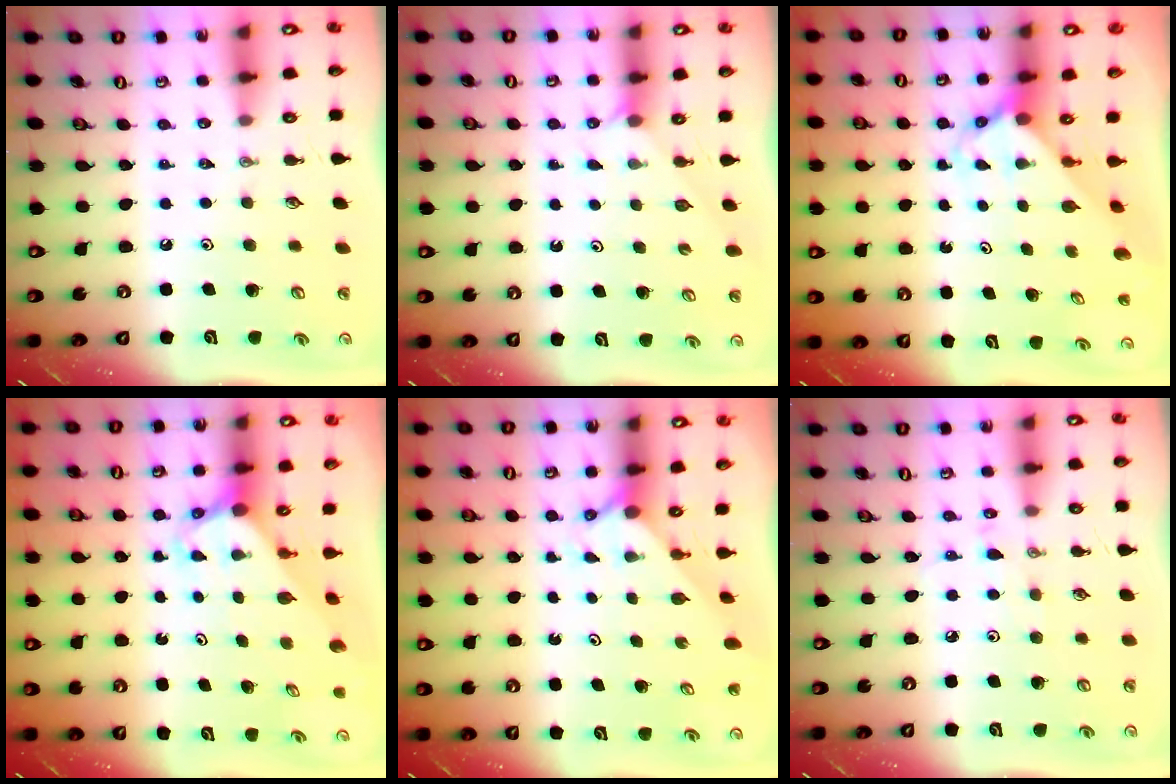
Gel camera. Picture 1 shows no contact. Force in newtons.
{"total": 1.9, "press": 1.9, "slide": 0.3}
{"total": 3.6, "press": 3.6, "slide": 0.3}
{"total": 3.2, "press": 3.2, "slide": 0.2}
{"total": 3.7, "press": 3.7, "slide": 0.2}
{"total": 3.4, "press": 3.3, "slide": 0.3}